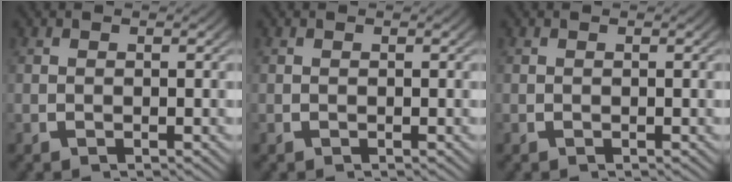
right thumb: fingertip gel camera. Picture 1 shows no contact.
{"total": 0.0}
{"total": 0.0}